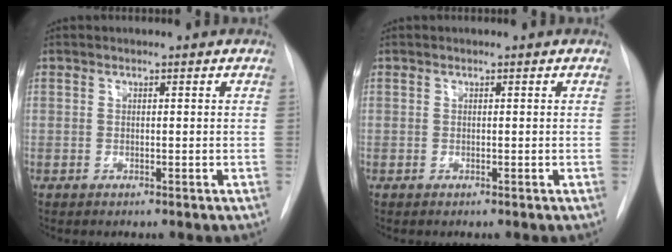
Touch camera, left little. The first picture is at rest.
{"total": 0.0}